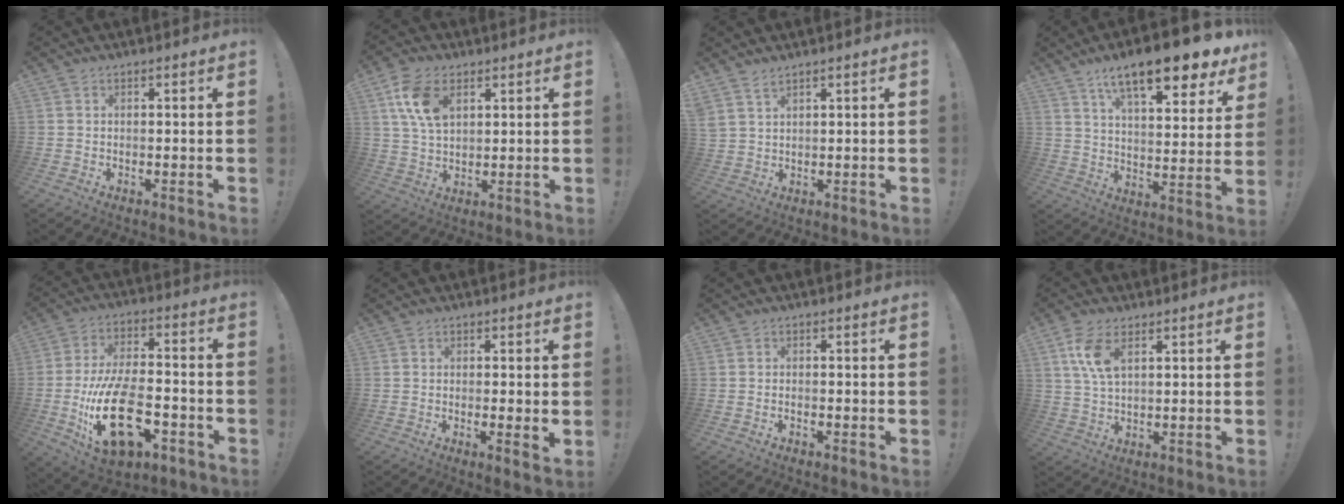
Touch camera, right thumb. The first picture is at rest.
{"total": 11.3, "force": [4.9, 6.9, 7.5], "torque": [-0.150, -0.003, 0.095]}
{"total": 3.1, "force": [2.6, 0.5, 1.6], "torque": [-0.039, -0.011, 0.050]}
{"total": 17.2, "force": [11.1, 4.6, 12.3], "torque": [-0.196, -0.070, 0.178]}
{"total": 23.3, "force": [-7.6, 12.3, 18.3], "torque": [-0.340, 0.042, -0.113]}
{"total": 2.2, "force": [0.5, 0.2, 2.2], "torque": [-0.030, -0.007, 0.008]}
{"total": 1.0, "force": [-0.9, 0.2, 0.4], "torque": [-0.009, -0.001, -0.015]}
{"total": 7.8, "force": [3.4, 3.6, 6.0], "torque": [-0.120, -0.011, 0.059]}